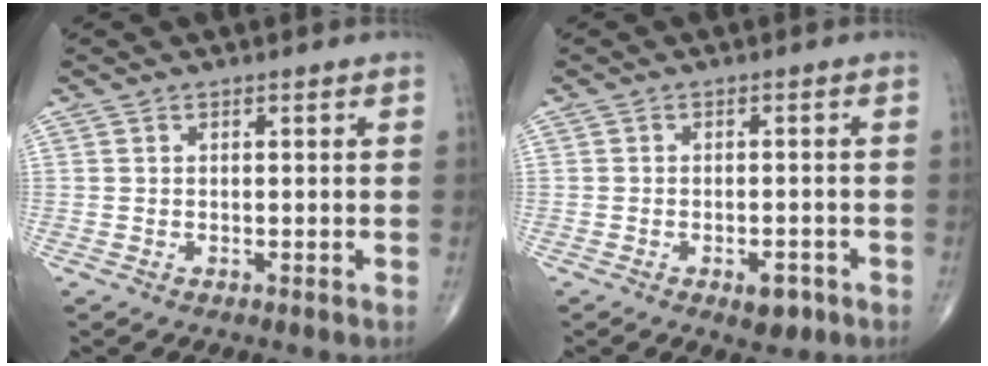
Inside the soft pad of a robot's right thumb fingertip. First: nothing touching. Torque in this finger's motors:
{"motor_torque": [2.26, 0.63, 0.36, -0.22, 0.06]}